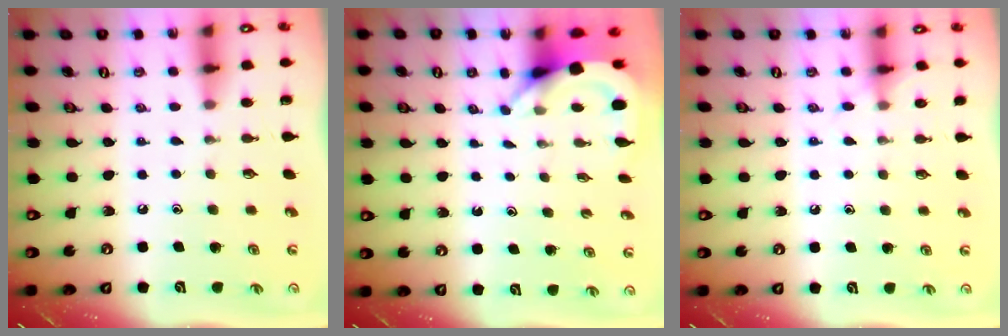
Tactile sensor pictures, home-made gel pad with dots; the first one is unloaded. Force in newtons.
{"total": 3.6, "press": 3.6, "slide": 0.2}
{"total": 5.9, "press": 5.8, "slide": 0.7}